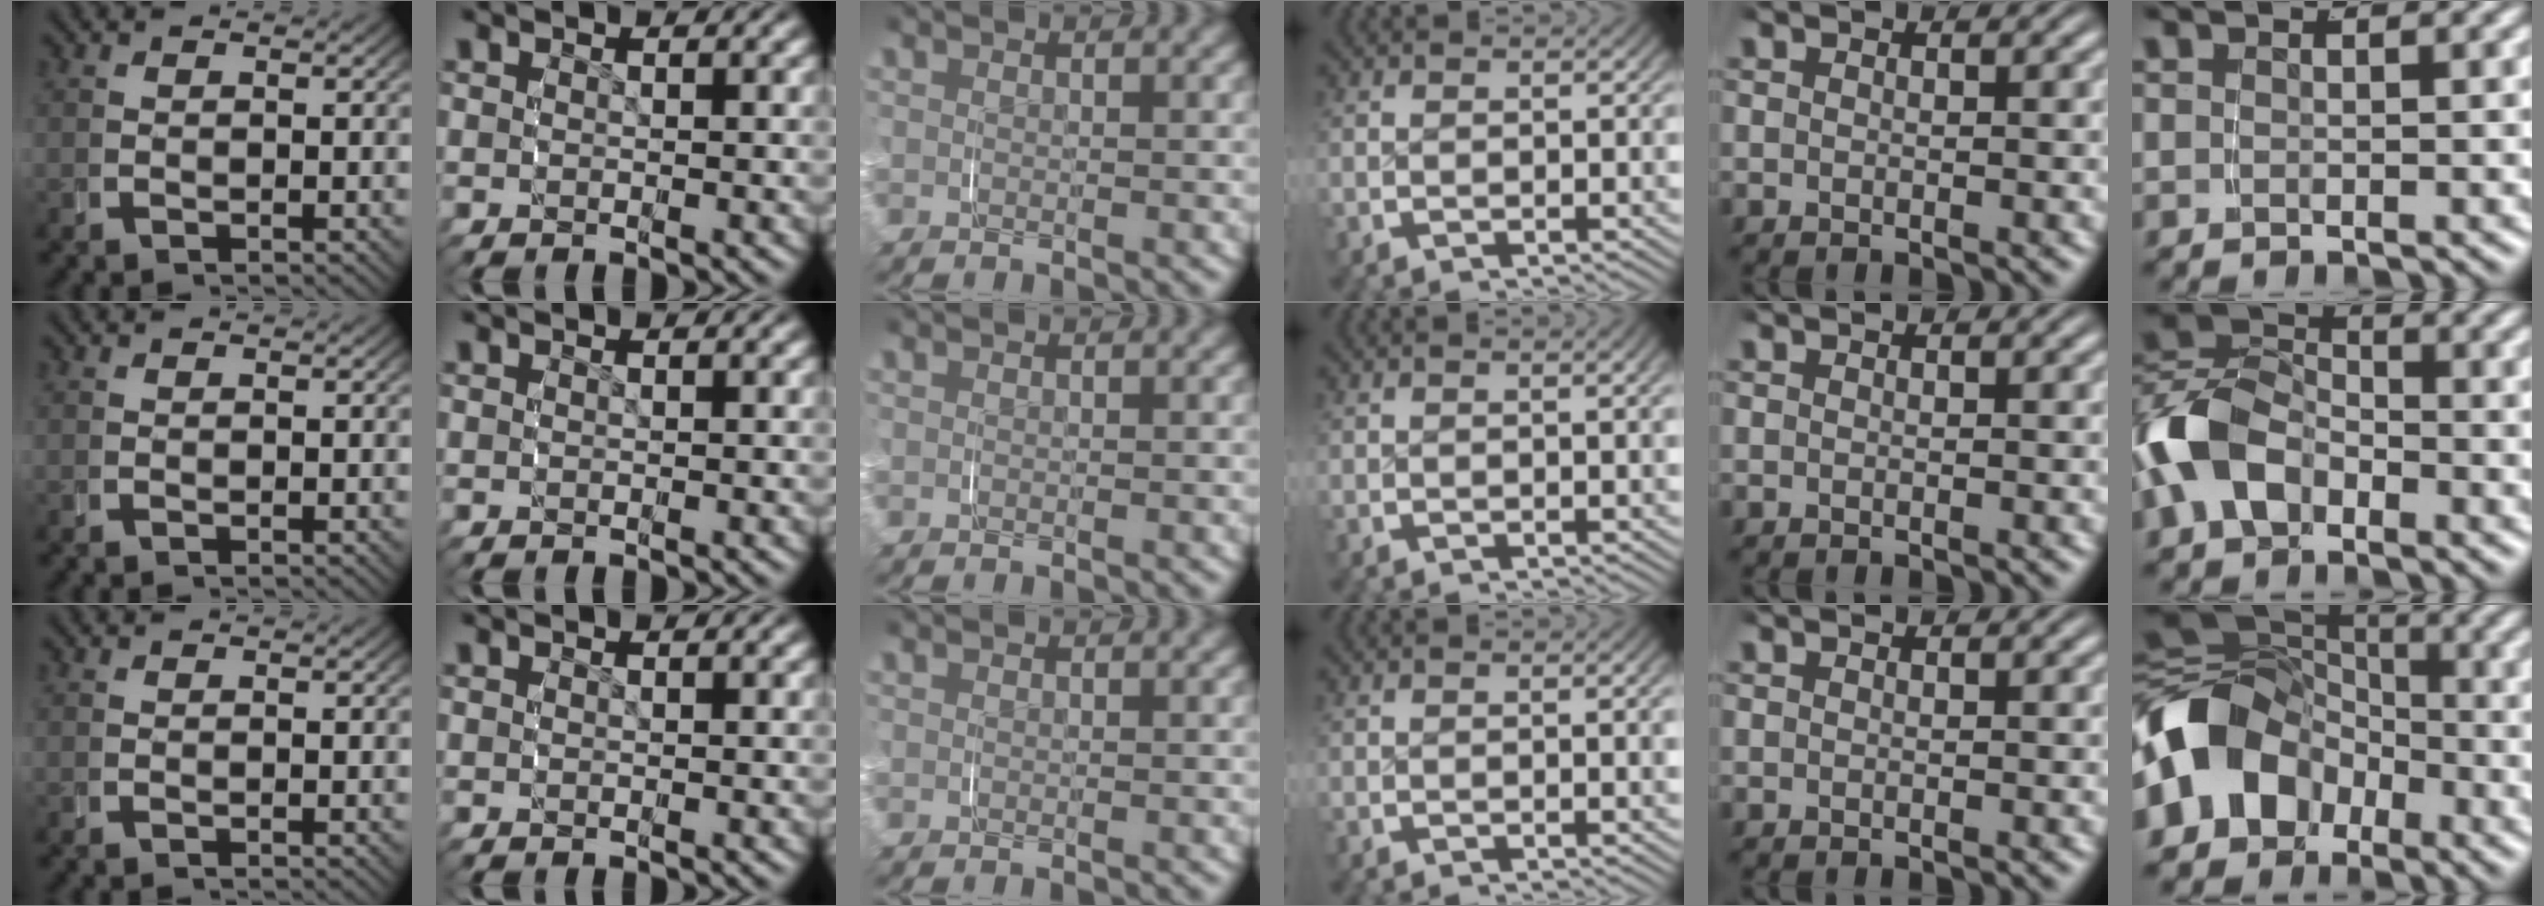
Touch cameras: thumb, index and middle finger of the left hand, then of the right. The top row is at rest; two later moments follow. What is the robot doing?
{"motion": "grasp_and_lifting", "object": "keyboard"}